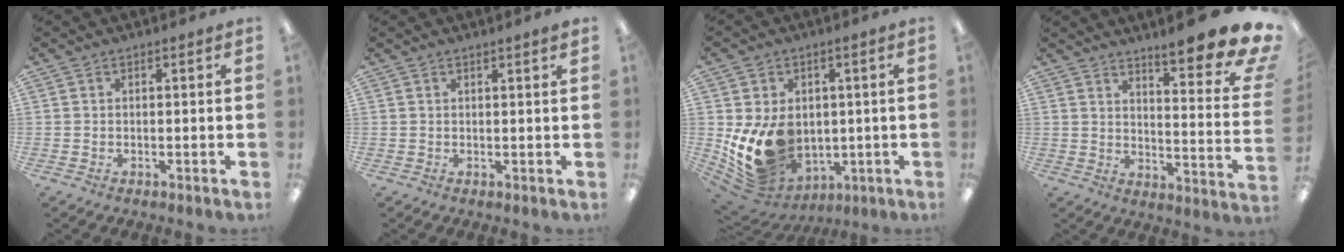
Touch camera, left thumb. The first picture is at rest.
{"total": 1.4, "force": [1.0, 0.0, 1.0], "torque": [-0.012, -0.004, 0.015]}
{"total": 13.6, "force": [-0.9, 10.8, 8.2], "torque": [-0.164, -0.015, -0.005]}
{"total": 13.9, "force": [10.7, 2.3, 8.7], "torque": [-0.114, -0.098, 0.172]}